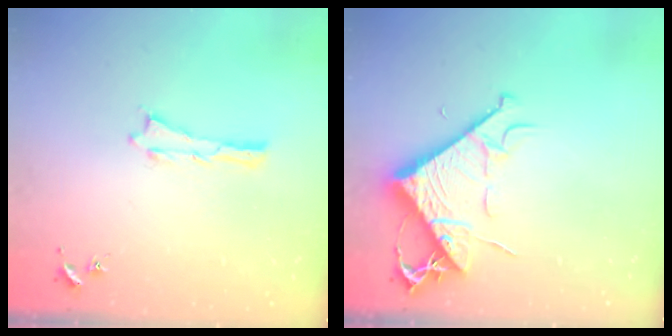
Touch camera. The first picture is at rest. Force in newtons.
{"total": 8.1, "press": 8.1, "slide": 1.1}